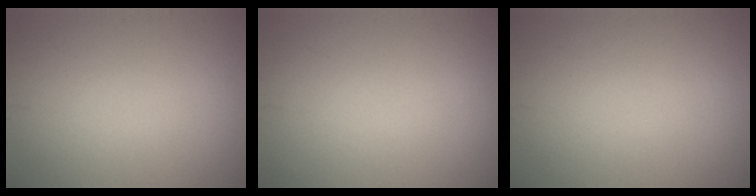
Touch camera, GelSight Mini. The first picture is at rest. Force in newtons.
{"total": 0.0}
{"total": 0.0}